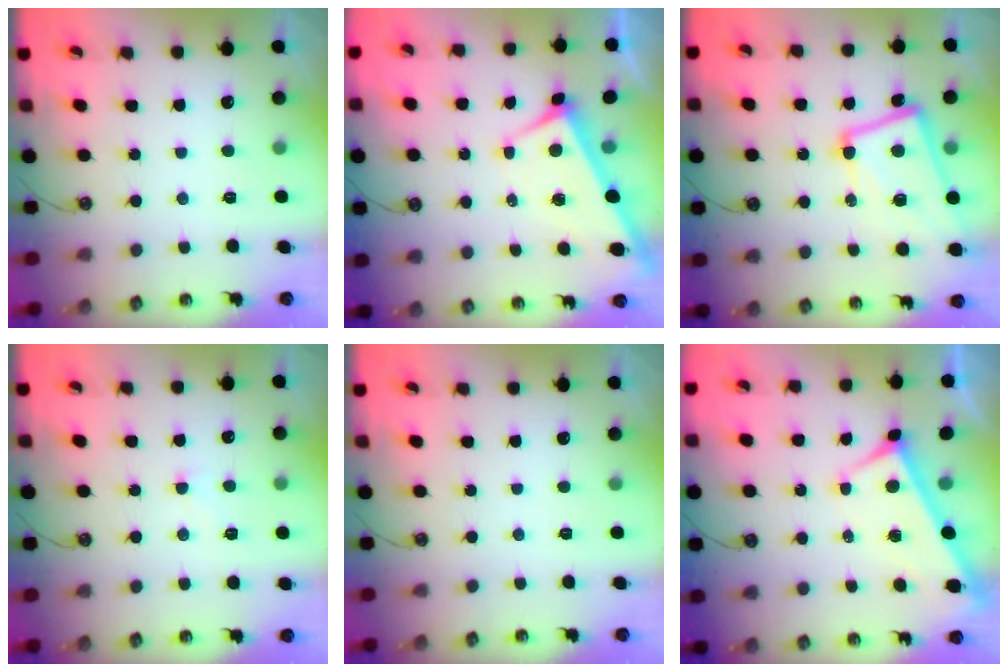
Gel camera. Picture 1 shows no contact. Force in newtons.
{"total": 3.4, "press": 3.4, "slide": 0.5}
{"total": 10.0, "press": 9.8, "slide": 2.2}
{"total": 1.8, "press": 1.7, "slide": 0.5}
{"total": 0.0}
{"total": 2.4, "press": 2.3, "slide": 0.6}